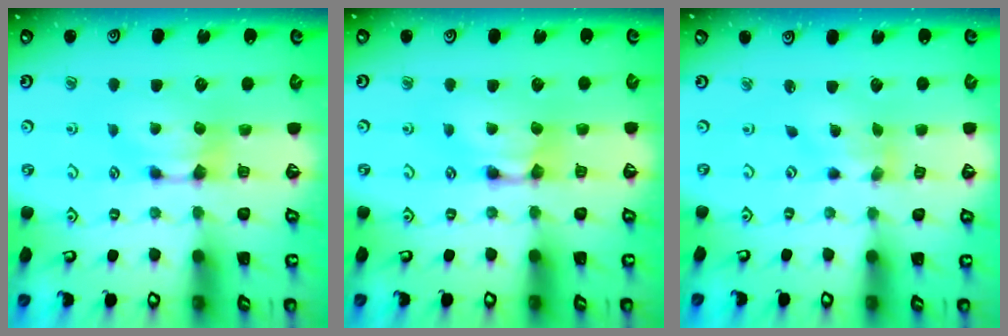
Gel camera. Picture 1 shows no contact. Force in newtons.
{"total": 2.0, "press": 2.0, "slide": 0.1}
{"total": 1.6, "press": 0.6, "slide": 1.5}